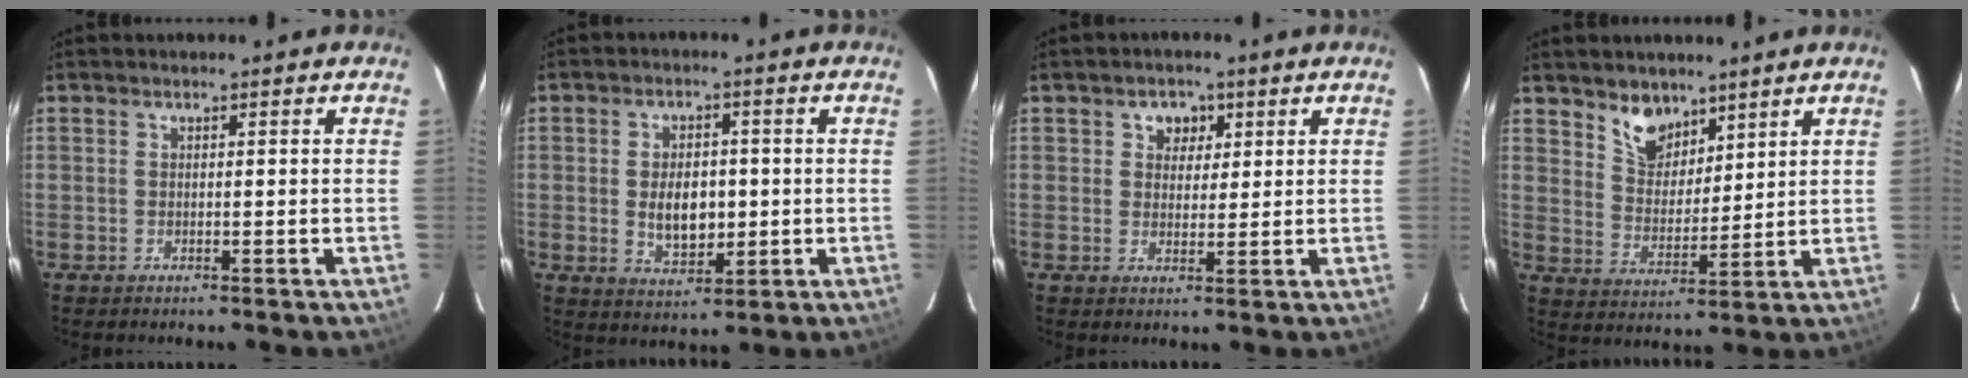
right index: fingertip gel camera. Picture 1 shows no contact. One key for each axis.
{"total": 7.5, "fx": -0.5, "fy": 4.6, "fz": 5.8, "tx": -0.106, "ty": -0.002, "tz": 0.001}
{"total": 3.5, "fx": 1.7, "fy": 2.9, "fz": 1.2, "tx": -0.009, "ty": 0.006, "tz": 0.028}
{"total": 7.4, "fx": 5.7, "fy": 3.8, "fz": 2.8, "tx": -0.043, "ty": 0.003, "tz": 0.110}